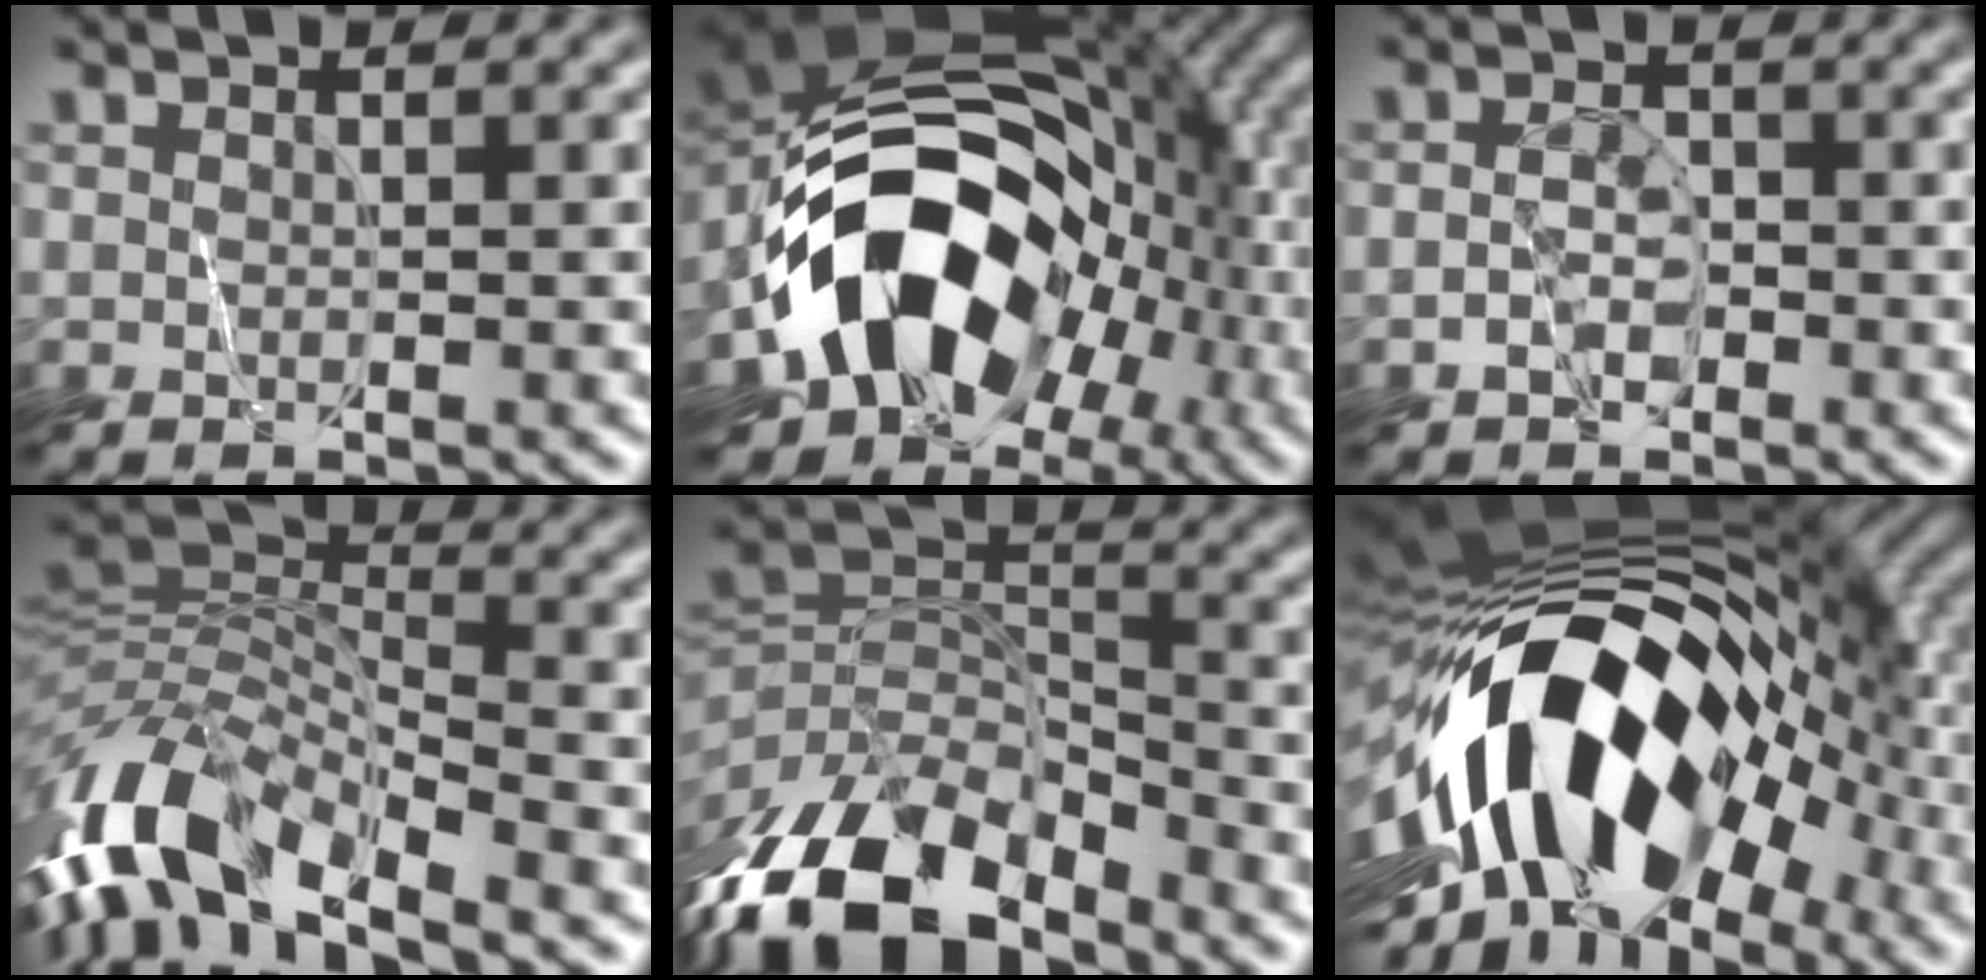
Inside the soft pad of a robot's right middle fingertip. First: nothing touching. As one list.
[{"total": 12.8, "force": [-6.0, 9.2, 6.6], "torque": [-0.088, -0.004, -0.111]}, {"total": 1.9, "force": [-1.8, 0.7, 0.3], "torque": [-0.003, -0.002, -0.034]}, {"total": 9.6, "force": [-7.1, 3.4, 5.6], "torque": [-0.104, -0.002, -0.141]}, {"total": 12.2, "force": [-9.5, 5.1, 5.8], "torque": [-0.121, -0.012, -0.174]}, {"total": 14.7, "force": [-5.2, 8.2, 11.0], "torque": [-0.167, 0.010, -0.103]}]